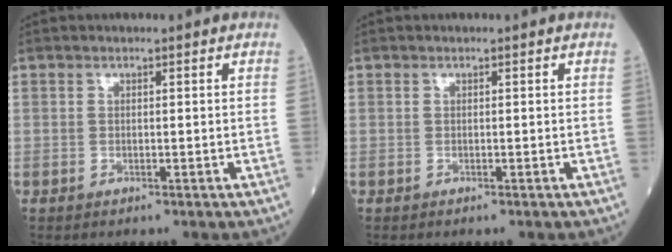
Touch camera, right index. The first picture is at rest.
{"total": 0.0}